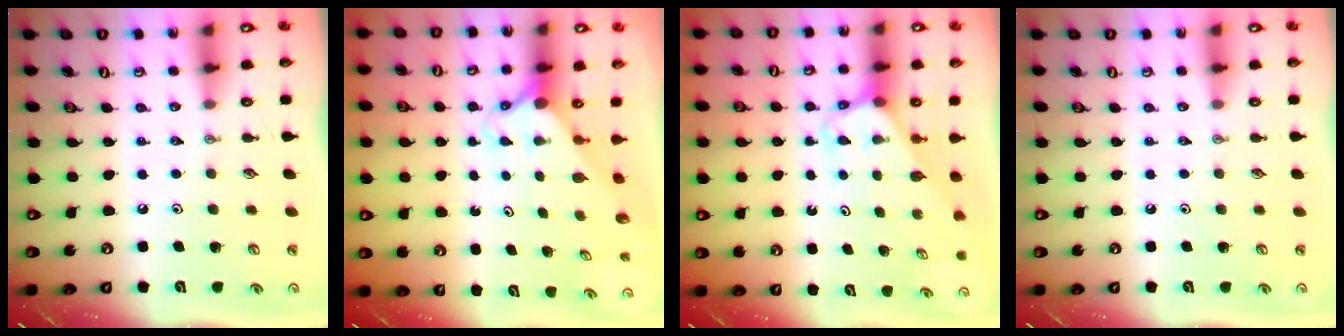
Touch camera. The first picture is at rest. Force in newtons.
{"total": 2.2, "press": 2.2, "slide": 0.2}
{"total": 3.0, "press": 3.0, "slide": 0.2}
{"total": 0.0}